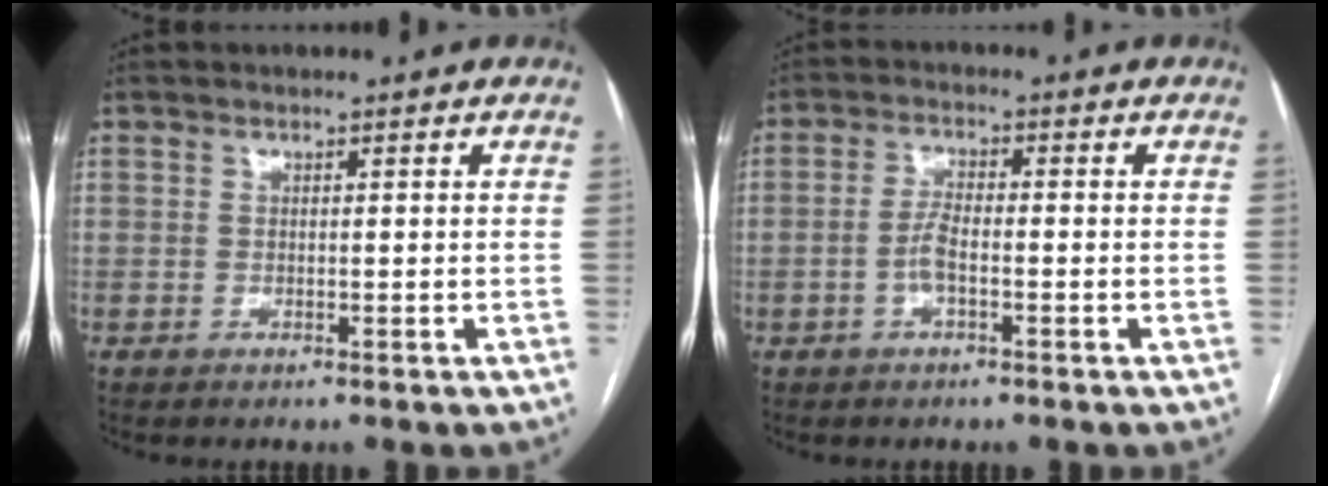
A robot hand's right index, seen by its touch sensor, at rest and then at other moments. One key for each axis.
{"total": 3.4, "fx": -1.2, "fy": 1.0, "fz": 3.1, "tx": -0.066, "ty": 0.006, "tz": -0.023}